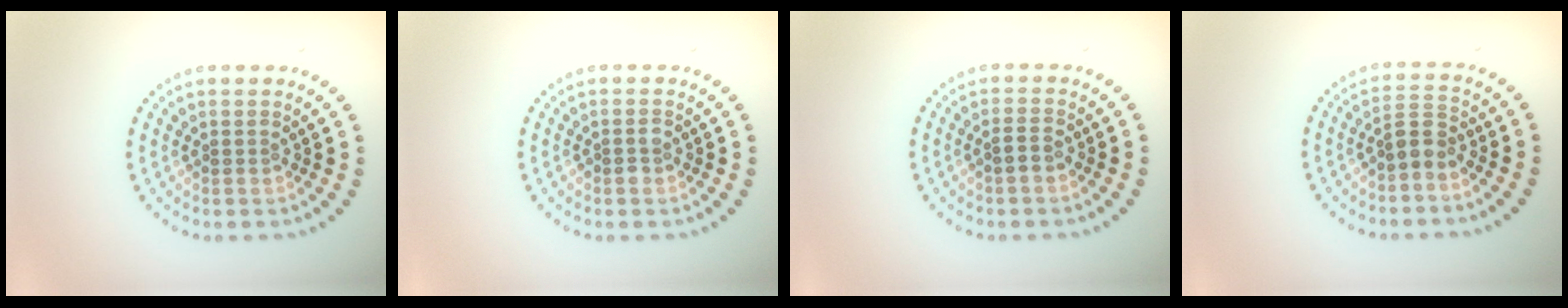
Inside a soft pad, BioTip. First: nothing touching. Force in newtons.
{"total": 1.0, "press": 1.0, "slide": 0.2}
{"total": 0.9, "press": 0.8, "slide": 0.4}
{"total": 2.1, "press": 1.8, "slide": 1.1}